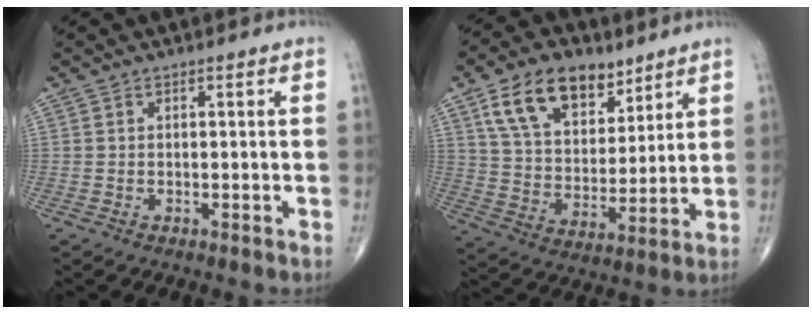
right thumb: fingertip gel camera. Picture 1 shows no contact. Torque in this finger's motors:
{"motor_torque": [-1.11, 2.23, 1.30, 1.19, 0.12]}